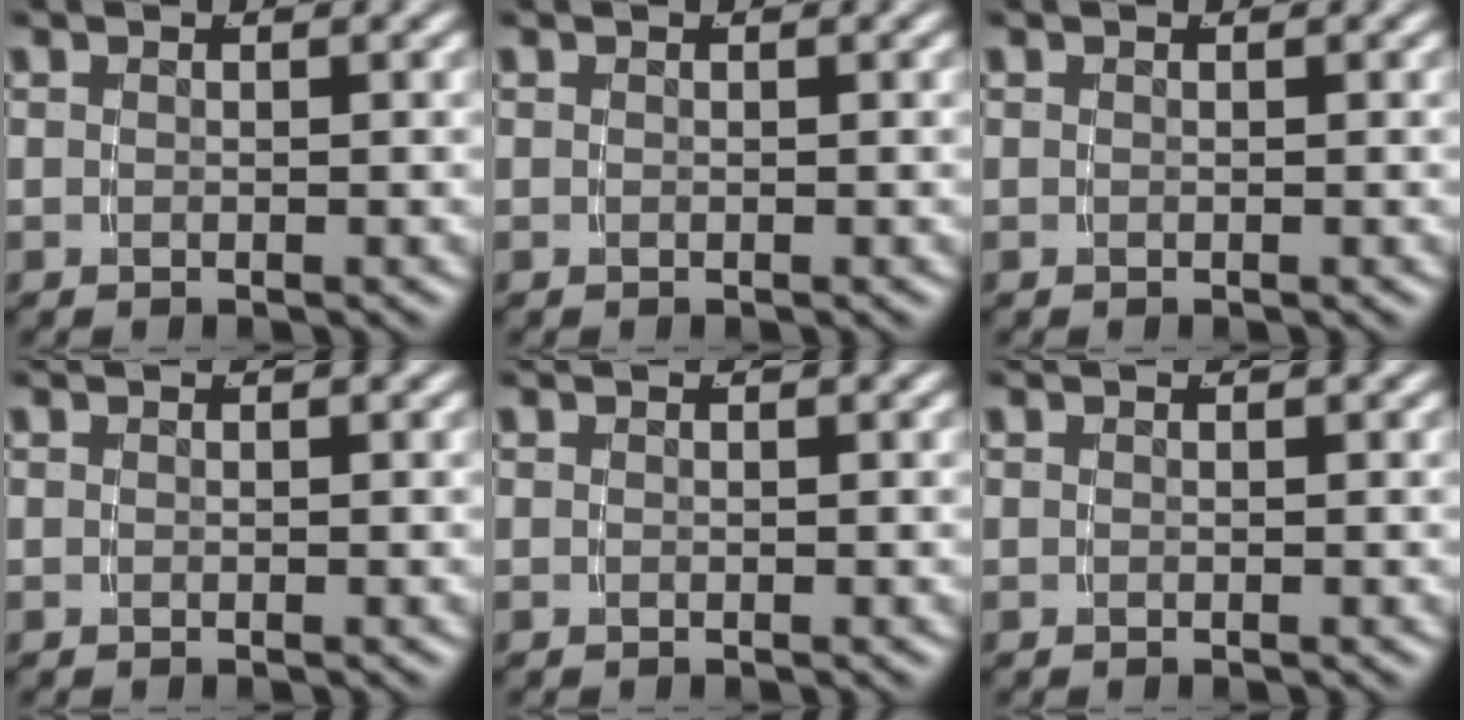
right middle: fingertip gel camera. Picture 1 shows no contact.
{"total": 0.0}
{"total": 0.0}
{"total": 0.0}
{"total": 0.0}
{"total": 0.0}